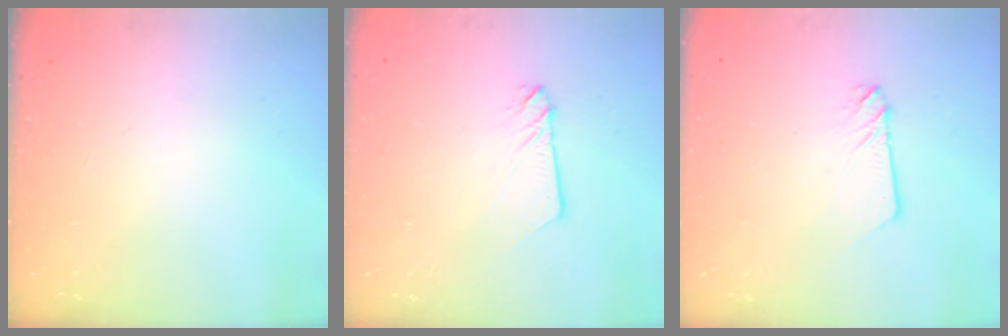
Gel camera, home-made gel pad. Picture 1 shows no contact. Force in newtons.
{"total": 2.4, "press": 2.4, "slide": 0.2}
{"total": 2.3, "press": 2.3, "slide": 0.3}